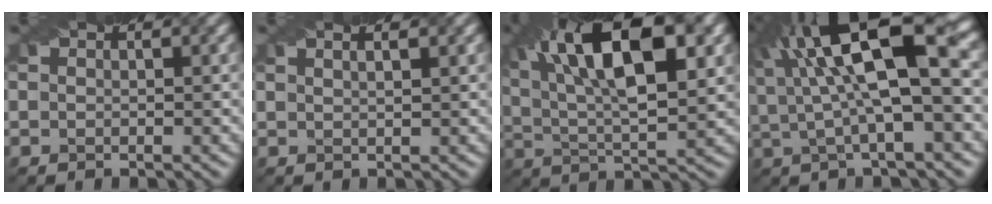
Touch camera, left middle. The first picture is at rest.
{"total": 3.9, "force": [2.1, 1.9, 2.6], "torque": [-0.010, 0.033, -0.004]}
{"total": 13.6, "force": [5.2, 4.9, 11.6], "torque": [-0.185, 0.013, 0.086]}
{"total": 12.8, "force": [3.1, 3.7, 11.9], "torque": [-0.195, 0.020, 0.053]}